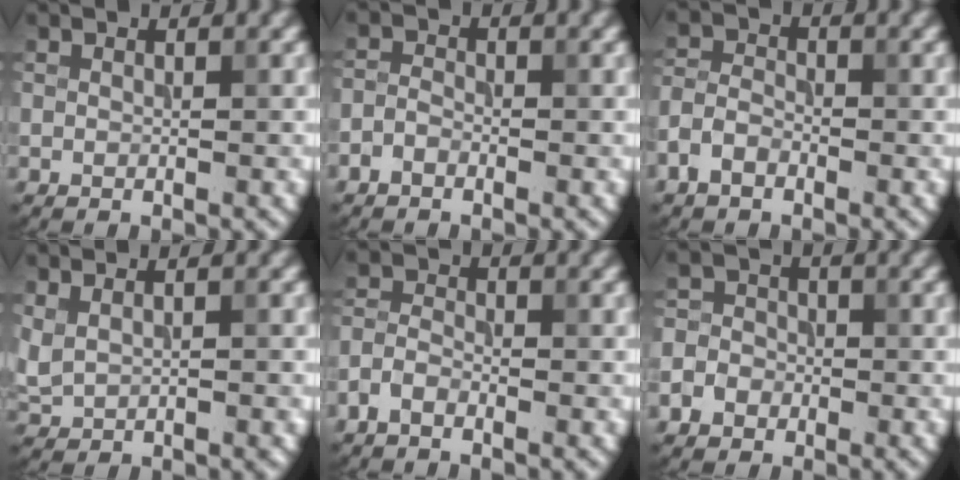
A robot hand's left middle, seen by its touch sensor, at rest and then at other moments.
{"total": 1.4, "force": [-1.0, 0.8, 0.6], "torque": [-0.010, 0.004, -0.025]}
{"total": 2.8, "force": [-1.7, 1.7, 1.3], "torque": [-0.028, 0.004, -0.044]}
{"total": 1.8, "force": [0.7, 0.9, 1.4], "torque": [-0.029, -0.002, 0.023]}
{"total": 2.1, "force": [-1.5, 1.1, 1.1], "torque": [-0.024, 0.004, -0.041]}
{"total": 3.7, "force": [-1.6, 3.2, 0.9], "torque": [0.004, 0.000, -0.040]}